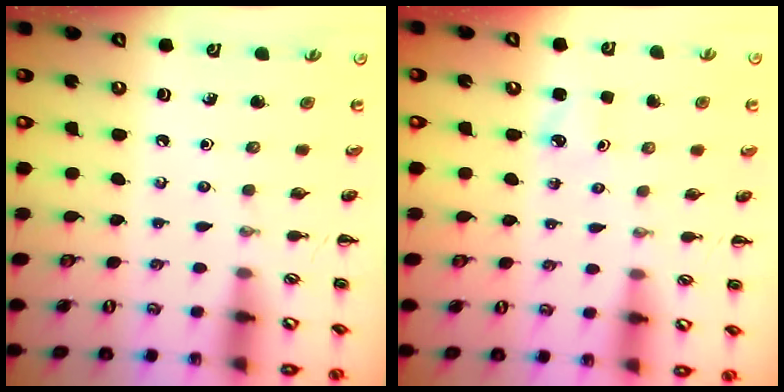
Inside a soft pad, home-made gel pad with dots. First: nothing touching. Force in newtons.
{"total": 2.5, "press": 2.4, "slide": 0.8}